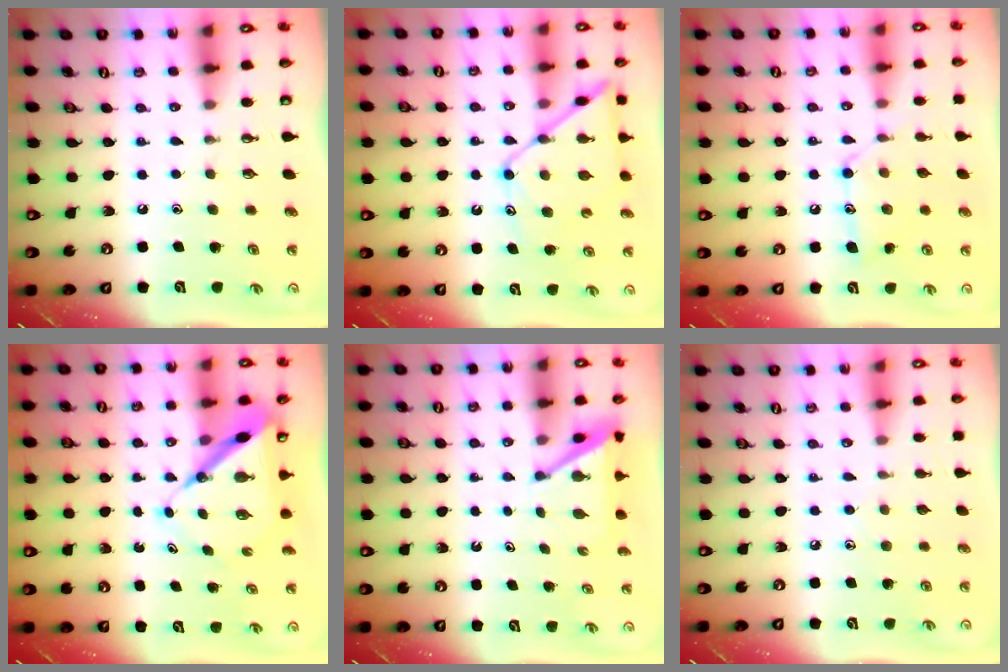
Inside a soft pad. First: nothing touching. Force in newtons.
{"total": 12.2, "press": 12.2, "slide": 1.0}
{"total": 12.1, "press": 12.0, "slide": 0.7}
{"total": 8.4, "press": 8.4, "slide": 0.6}
{"total": 6.3, "press": 6.3, "slide": 0.2}
{"total": 5.8, "press": 5.8, "slide": 0.5}